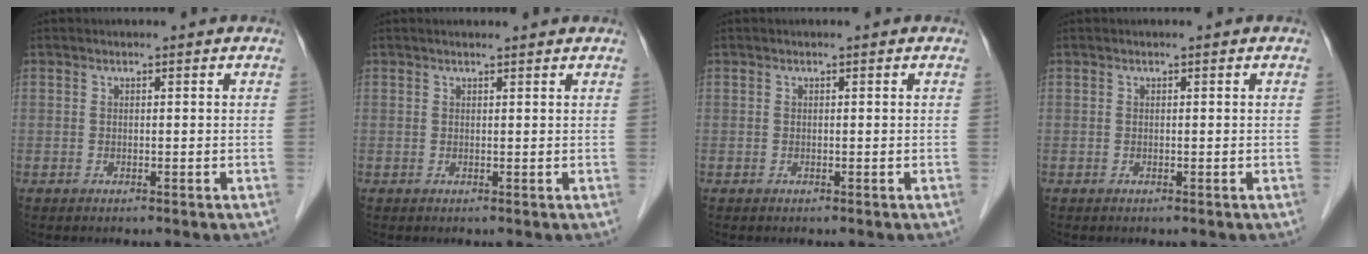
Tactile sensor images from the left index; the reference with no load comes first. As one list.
[{"total": 3.1, "force": [2.9, 0.2, 1.1], "torque": [-0.017, 0.018, 0.032]}, {"total": 0.0}, {"total": 0.0}]